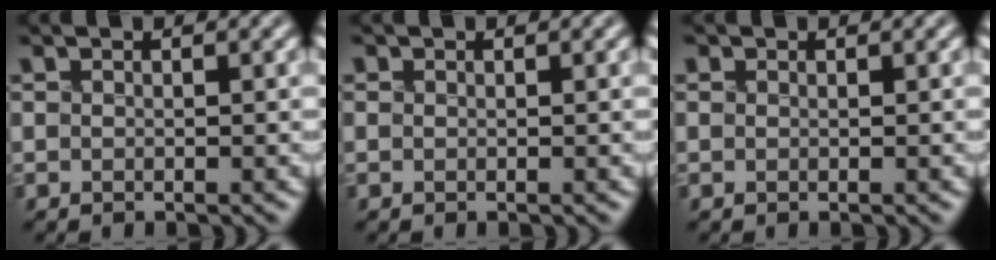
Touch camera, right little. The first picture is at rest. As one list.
[{"total": 0.6, "force": [0.3, 0.5, 0.2], "torque": [-0.005, 0.008, -0.004]}, {"total": 0.9, "force": [0.5, 0.6, 0.3], "torque": [-0.009, 0.010, 0.002]}]